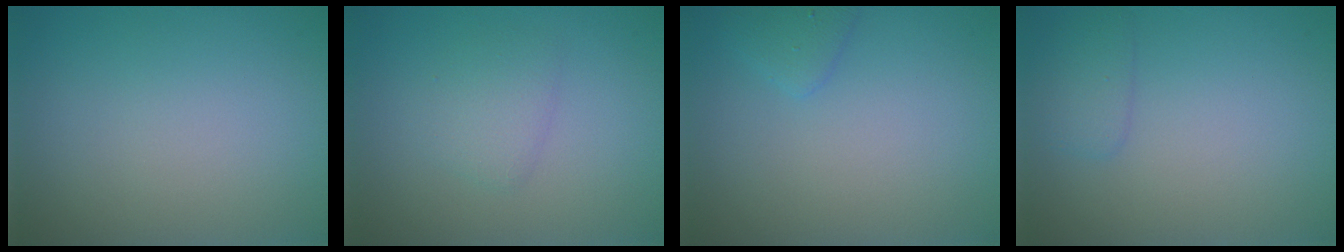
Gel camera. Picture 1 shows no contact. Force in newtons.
{"total": 1.8, "press": 1.8, "slide": 0.1}
{"total": 1.4, "press": 1.4, "slide": 0.1}
{"total": 1.6, "press": 1.6, "slide": 0.1}